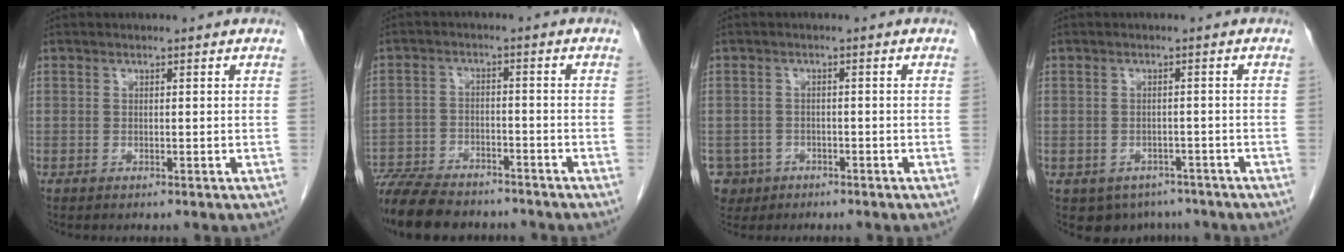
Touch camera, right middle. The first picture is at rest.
{"total": 13.8, "force": [-11.7, 4.3, 5.9], "torque": [-0.119, -0.010, -0.184]}
{"total": 4.5, "force": [-2.4, 3.8, 0.1], "torque": [-0.005, 0.007, -0.037]}
{"total": 5.2, "force": [-3.8, 3.5, 0.7], "torque": [0.000, 0.007, -0.048]}